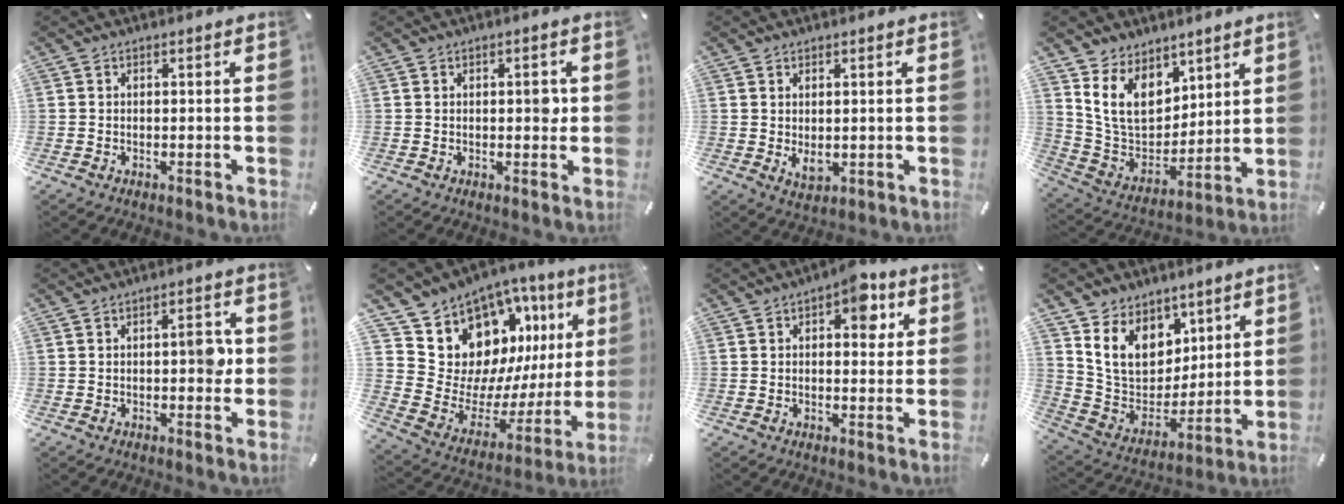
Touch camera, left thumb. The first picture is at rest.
{"total": 3.3, "force": [0.5, 1.8, 2.8], "torque": [-0.023, -0.006, -0.001]}
{"total": 3.4, "force": [0.3, 2.1, 2.7], "torque": [-0.056, -0.007, 0.002]}
{"total": 13.4, "force": [7.5, 9.6, 5.5], "torque": [-0.123, -0.052, 0.149]}
{"total": 5.9, "force": [0.3, 2.7, 5.3], "torque": [-0.064, -0.002, -0.001]}
{"total": 14.0, "force": [8.7, 10.1, 4.3], "torque": [-0.057, -0.105, 0.170]}
{"total": 8.0, "force": [2.9, 4.6, 5.9], "torque": [-0.057, -0.011, 0.040]}
{"total": 13.9, "force": [6.9, 11.0, 4.8], "torque": [-0.096, -0.043, 0.146]}